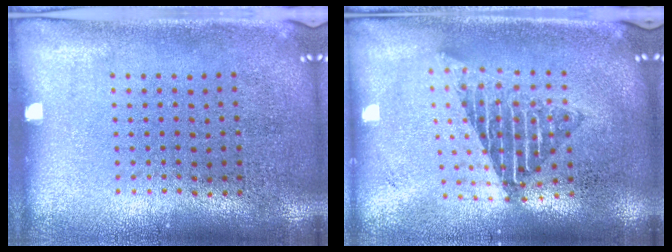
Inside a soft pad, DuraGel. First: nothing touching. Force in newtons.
{"total": 1.6, "press": 1.3, "slide": 0.9}